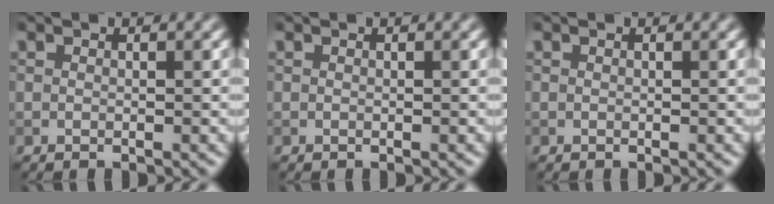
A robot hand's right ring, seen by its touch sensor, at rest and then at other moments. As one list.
[{"total": 0.0}, {"total": 0.0}]